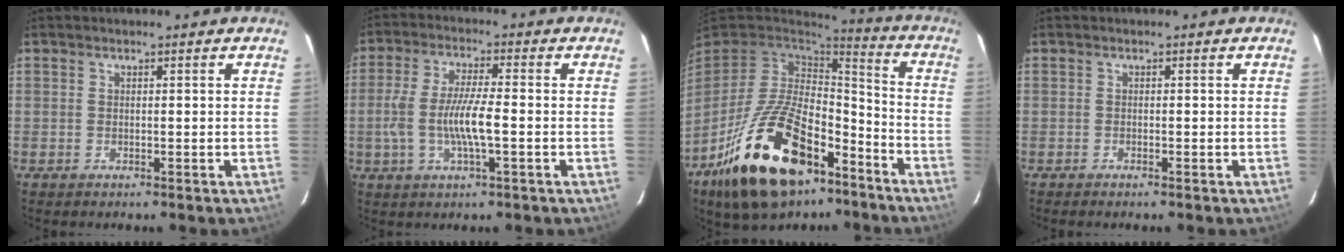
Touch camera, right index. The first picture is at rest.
{"total": 9.2, "force": [-1.9, 1.5, 8.8], "torque": [-0.177, -0.004, -0.036]}
{"total": 24.5, "force": [-14.5, 12.3, 15.5], "torque": [-0.310, -0.008, -0.228]}
{"total": 1.2, "force": [-0.6, -0.6, -0.8], "torque": [0.016, -0.001, -0.013]}